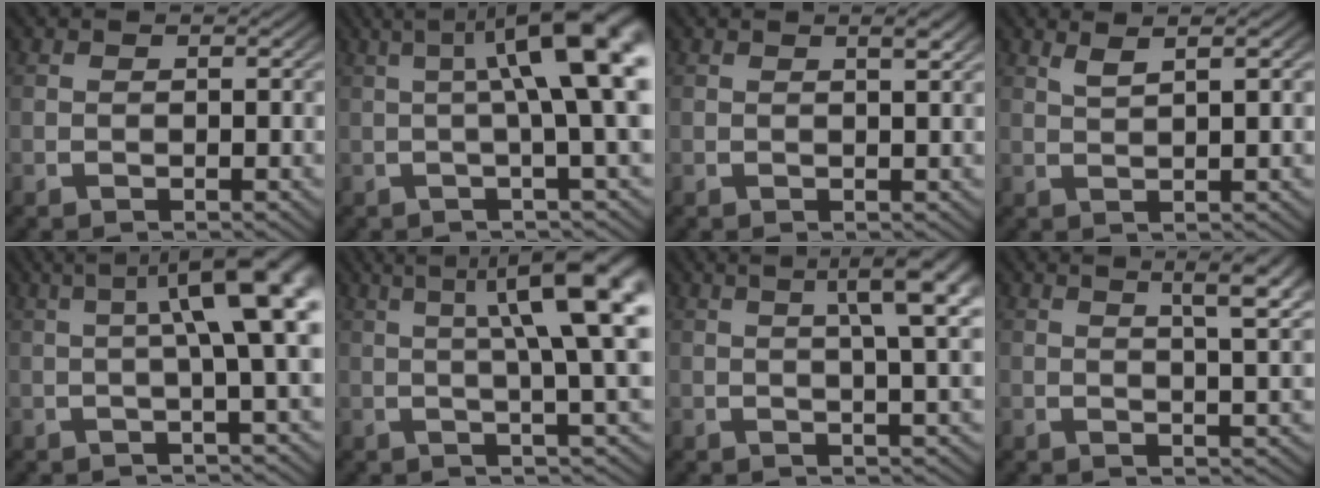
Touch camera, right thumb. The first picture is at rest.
{"total": 9.8, "force": [3.0, 3.6, 8.6], "torque": [-0.102, 0.032, 0.022]}
{"total": 1.4, "force": [0.6, 0.1, 1.3], "torque": [-0.015, 0.002, 0.011]}
{"total": 2.3, "force": [1.7, 0.2, 1.5], "torque": [-0.024, 0.006, 0.035]}
{"total": 9.1, "force": [3.2, 3.5, 7.7], "torque": [-0.093, 0.037, 0.025]}
{"total": 11.0, "force": [3.9, 4.3, 9.4], "torque": [-0.109, 0.021, 0.043]}
{"total": 8.1, "force": [3.3, 2.8, 6.8], "torque": [-0.077, 0.020, 0.039]}
{"total": 5.3, "force": [2.4, 1.7, 4.4], "torque": [-0.051, 0.004, 0.036]}